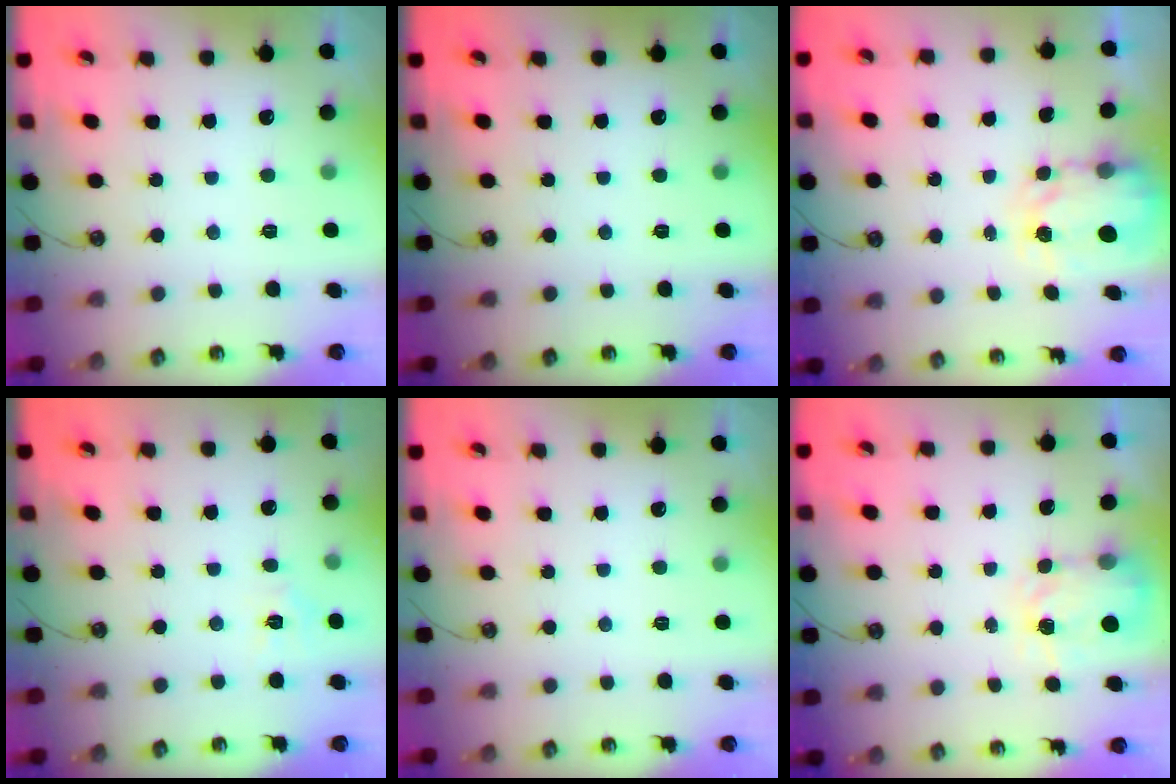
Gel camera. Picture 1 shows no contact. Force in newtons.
{"total": 0.0}
{"total": 4.0, "press": 4.0, "slide": 0.1}
{"total": 3.9, "press": 3.9, "slide": 0.5}
{"total": 0.0}
{"total": 3.9, "press": 3.9, "slide": 0.6}